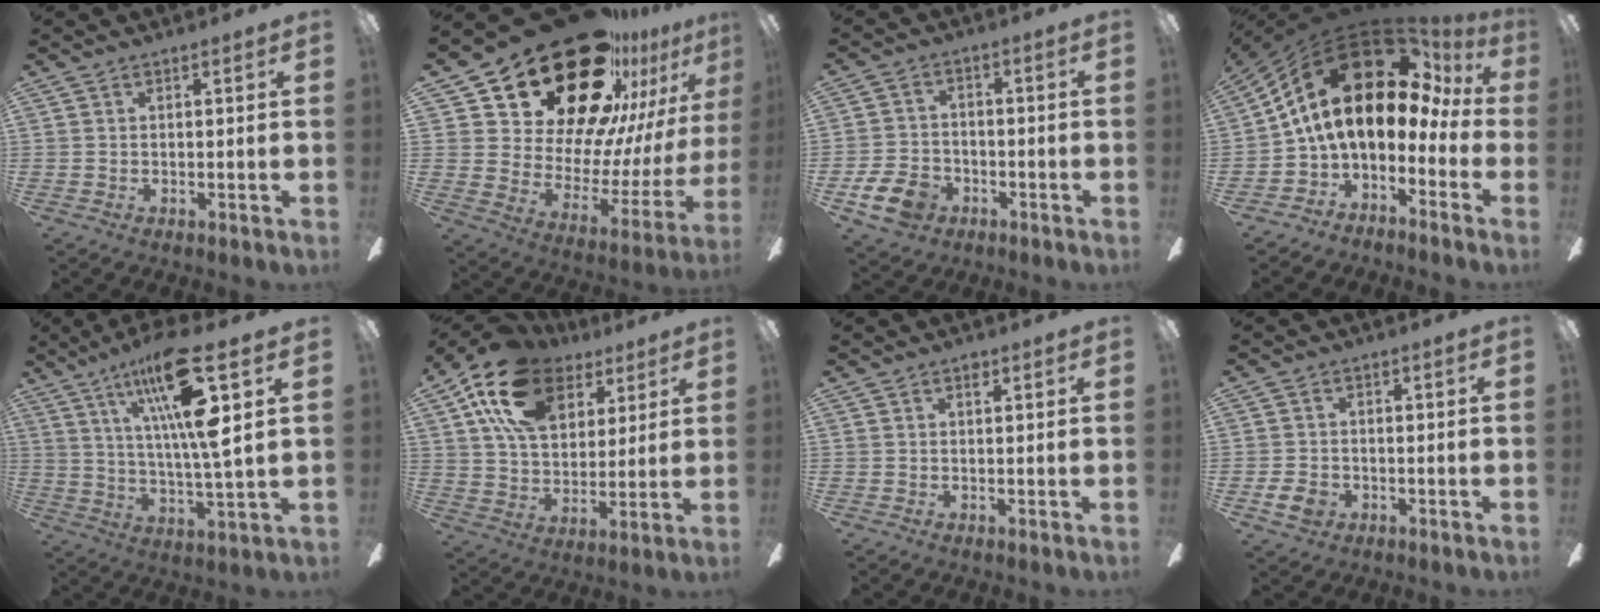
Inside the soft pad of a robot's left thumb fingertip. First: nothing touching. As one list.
[{"total": 30.5, "force": [22.2, 14.7, 14.9], "torque": [-0.227, -0.166, 0.413]}, {"total": 8.9, "force": [-4.7, 6.2, 4.4], "torque": [-0.102, 0.030, -0.086]}, {"total": 19.5, "force": [7.0, 10.2, 15.0], "torque": [-0.306, -0.052, 0.119]}, {"total": 18.7, "force": [9.0, 3.2, 16.1], "torque": [-0.305, -0.041, 0.127]}, {"total": 18.6, "force": [9.7, 12.2, 10.2], "torque": [-0.177, -0.023, 0.179]}, {"total": 1.2, "force": [0.8, 0.6, 0.7], "torque": [0.002, -0.004, 0.010]}, {"total": 4.5, "force": [-1.8, 3.4, 2.3], "torque": [-0.048, 0.008, -0.032]}]